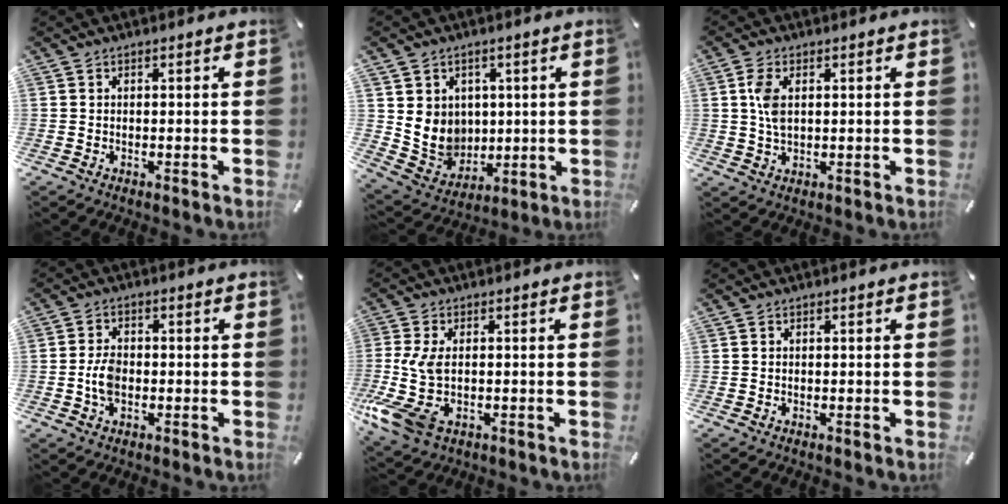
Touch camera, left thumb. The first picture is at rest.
{"total": 9.2, "force": [2.3, 8.8, 1.4], "torque": [-0.040, -0.027, 0.052]}
{"total": 4.9, "force": [1.2, 2.8, 3.8], "torque": [-0.099, 0.004, 0.016]}
{"total": 4.6, "force": [-0.9, 3.0, 3.4], "torque": [-0.083, 0.001, -0.021]}
{"total": 9.5, "force": [-1.0, 5.6, 7.6], "torque": [-0.182, -0.012, -0.015]}
{"total": 0.0}